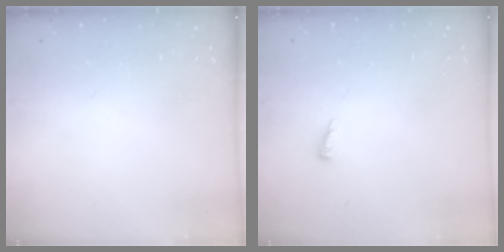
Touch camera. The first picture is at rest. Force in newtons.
{"total": 5.0, "press": 4.9, "slide": 0.9}